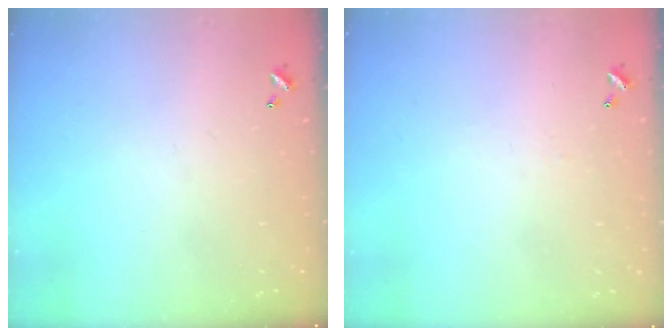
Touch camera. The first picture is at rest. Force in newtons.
{"total": 2.5, "press": 2.4, "slide": 0.6}